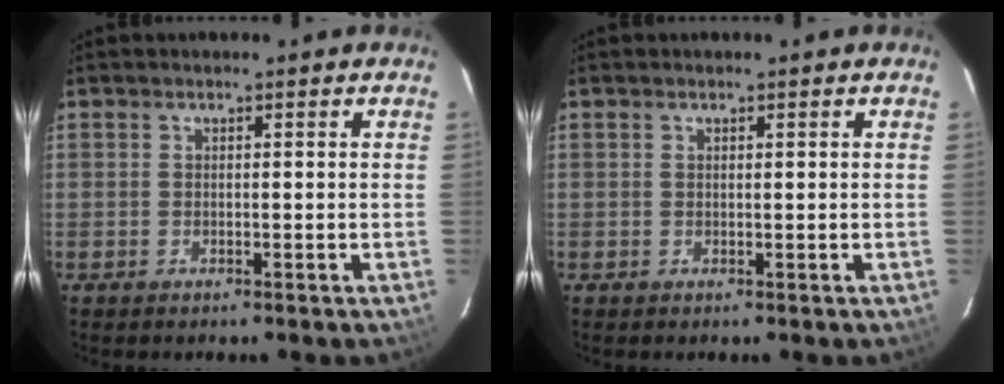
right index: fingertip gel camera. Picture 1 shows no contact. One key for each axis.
{"total": 0.0}